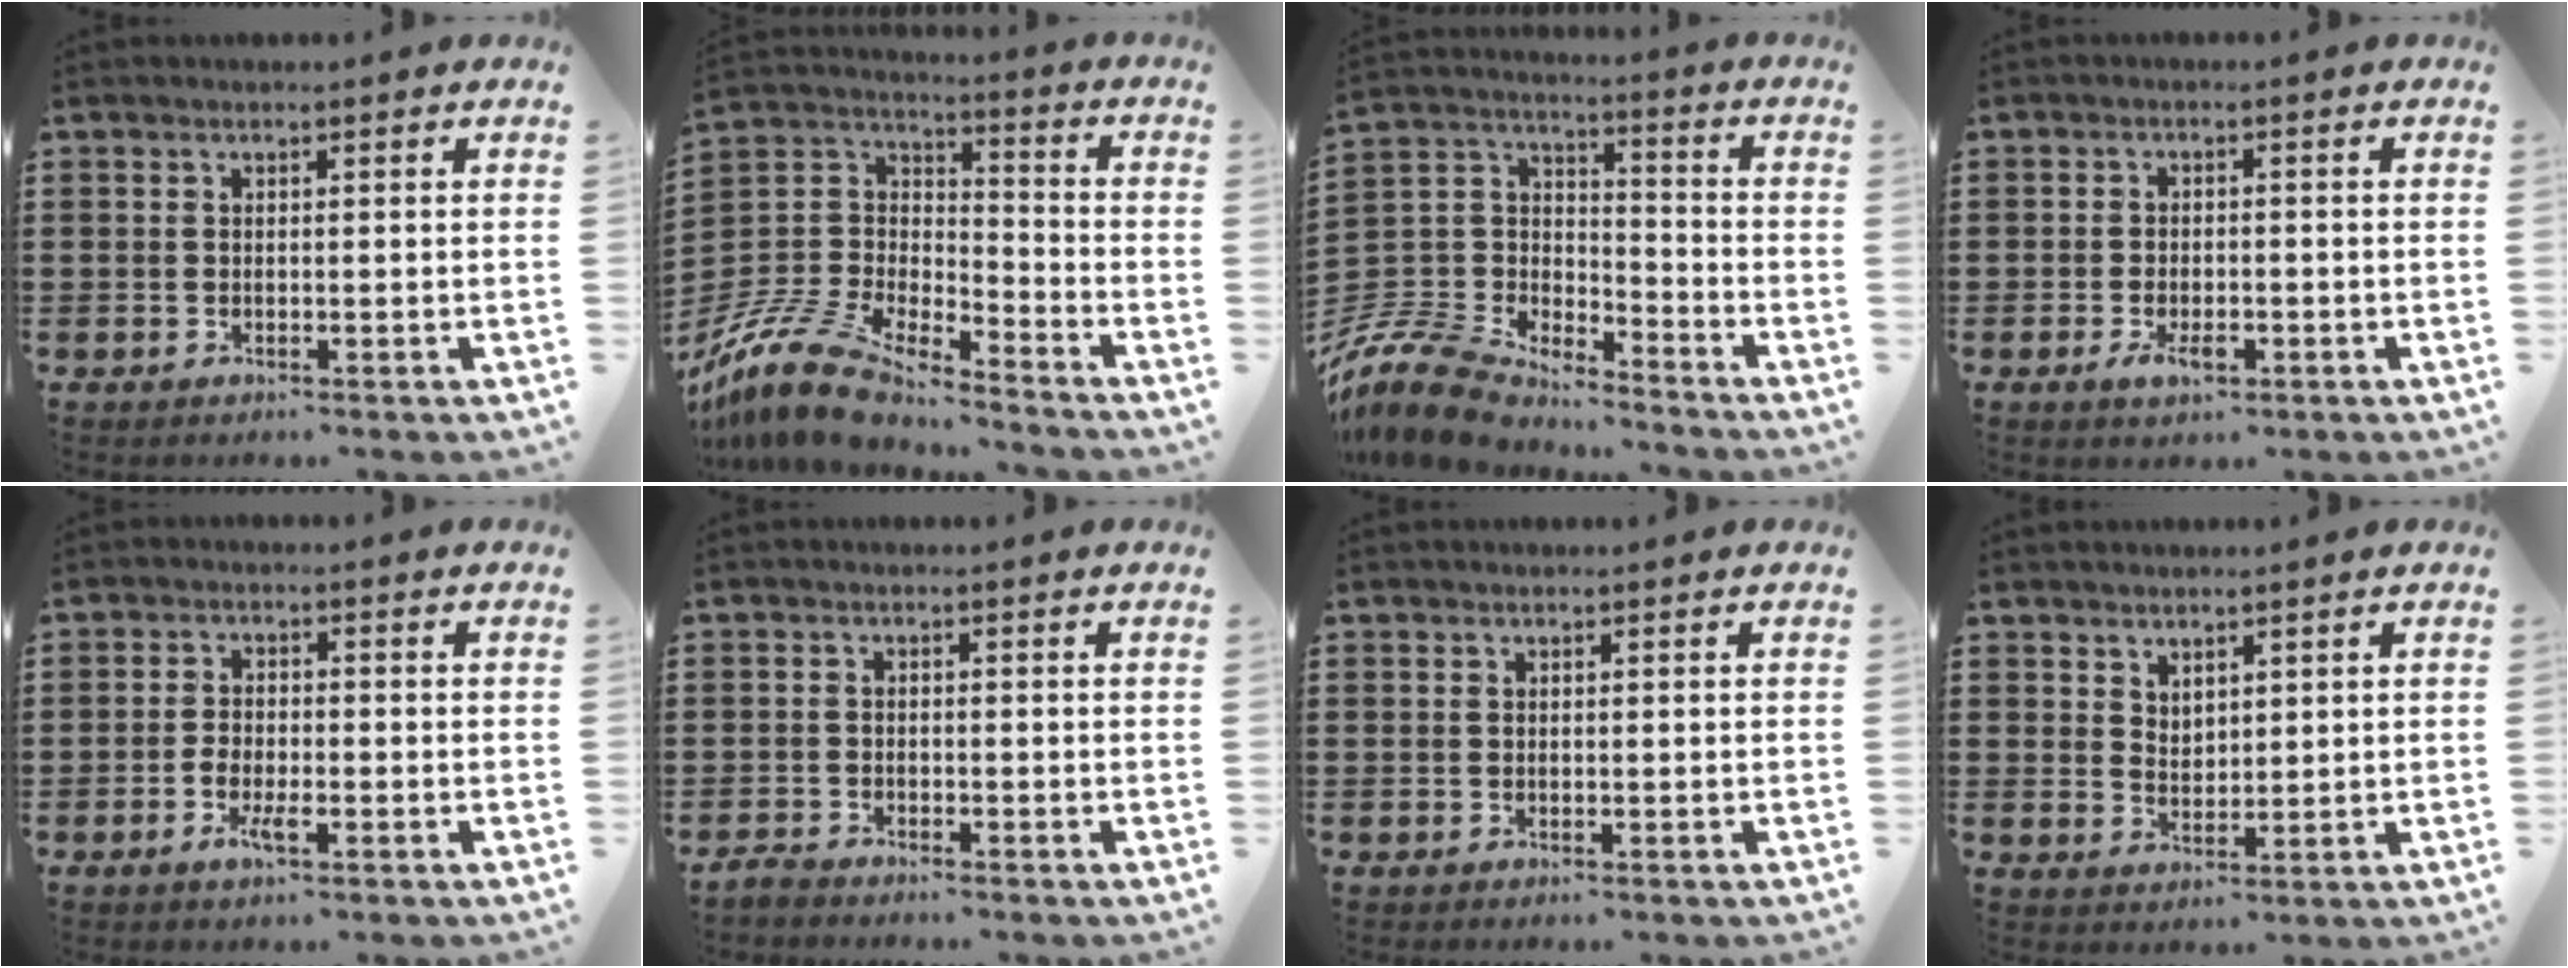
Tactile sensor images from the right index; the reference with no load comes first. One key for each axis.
{"total": 11.4, "fx": -10.4, "fy": 2.5, "fz": 3.9, "tx": -0.108, "ty": 0.010, "tz": -0.216}
{"total": 9.6, "fx": -8.9, "fy": 3.0, "fz": 2.1, "tx": -0.092, "ty": -0.003, "tz": -0.188}
{"total": 3.0, "fx": -1.3, "fy": 1.4, "fz": 2.4, "tx": -0.048, "ty": -0.004, "tz": -0.023}
{"total": 3.1, "fx": -1.3, "fy": 1.3, "fz": 2.5, "tx": -0.059, "ty": 0.000, "tz": -0.030}
{"total": 1.5, "fx": -1.5, "fy": 0.2, "fz": -0.1, "tx": -0.004, "ty": 0.004, "tz": -0.031}
{"total": 0.0}
{"total": 2.5, "fx": 2.2, "fy": 1.2, "fz": 0.2, "tx": -0.008, "ty": 0.004, "tz": 0.043}